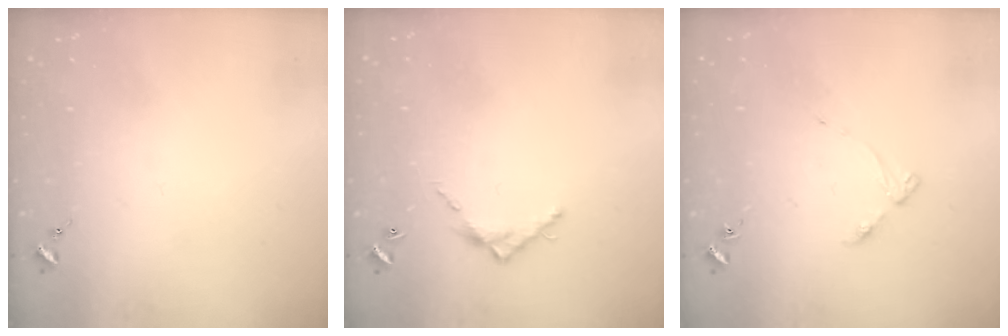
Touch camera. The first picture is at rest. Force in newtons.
{"total": 7.0, "press": 7.0, "slide": 0.2}
{"total": 3.3, "press": 3.3, "slide": 0.4}